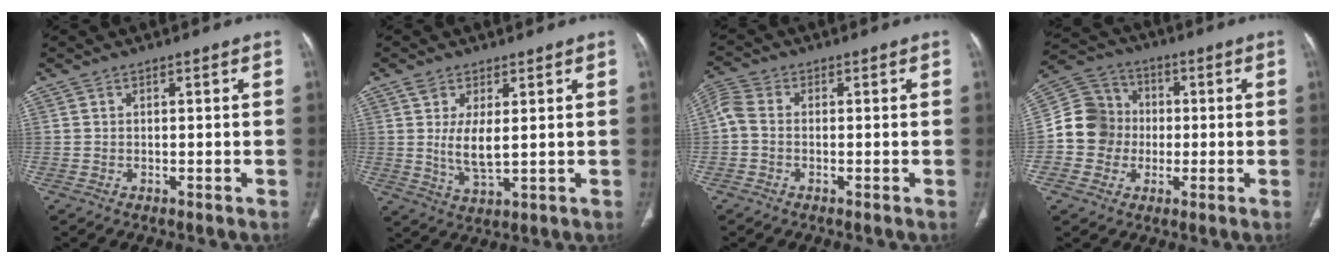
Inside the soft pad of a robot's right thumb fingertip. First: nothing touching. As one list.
[{"total": 6.1, "force": [0.9, 2.6, 5.4], "torque": [-0.104, -0.013, 0.024]}, {"total": 3.9, "force": [-0.5, 2.6, 2.8], "torque": [-0.071, 0.013, -0.019]}, {"total": 11.0, "force": [-1.0, 10.3, 3.6], "torque": [-0.040, 0.031, -0.026]}]